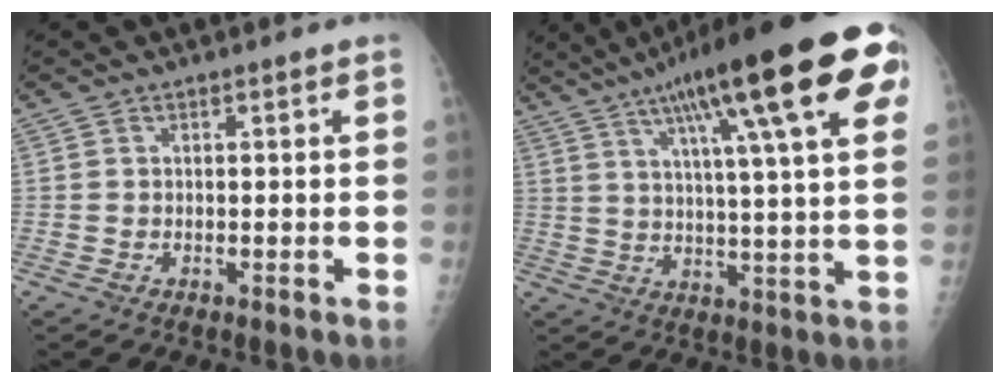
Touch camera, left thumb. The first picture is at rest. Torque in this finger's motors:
{"motor_torque": [0.89, 0.63, 1.96, -0.81, 0.21]}